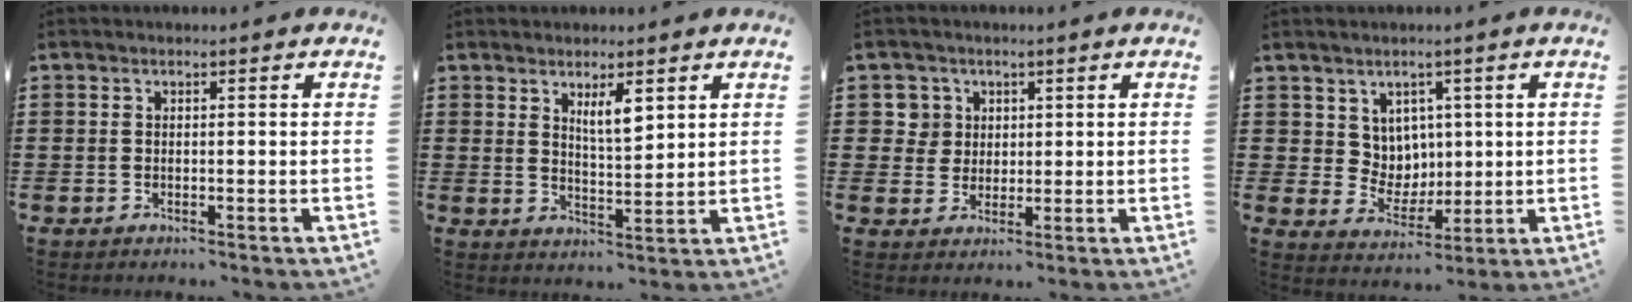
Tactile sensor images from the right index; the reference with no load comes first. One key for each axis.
{"total": 4.1, "fx": 2.4, "fy": 1.1, "fz": 3.1, "tx": -0.057, "ty": 0.001, "tz": 0.040}
{"total": 4.3, "fx": 1.5, "fy": 4.0, "fz": 0.4, "tx": -0.029, "ty": 0.015, "tz": 0.028}
{"total": 5.3, "fx": 2.8, "fy": 4.4, "fz": 0.7, "tx": -0.043, "ty": -0.003, "tz": 0.053}